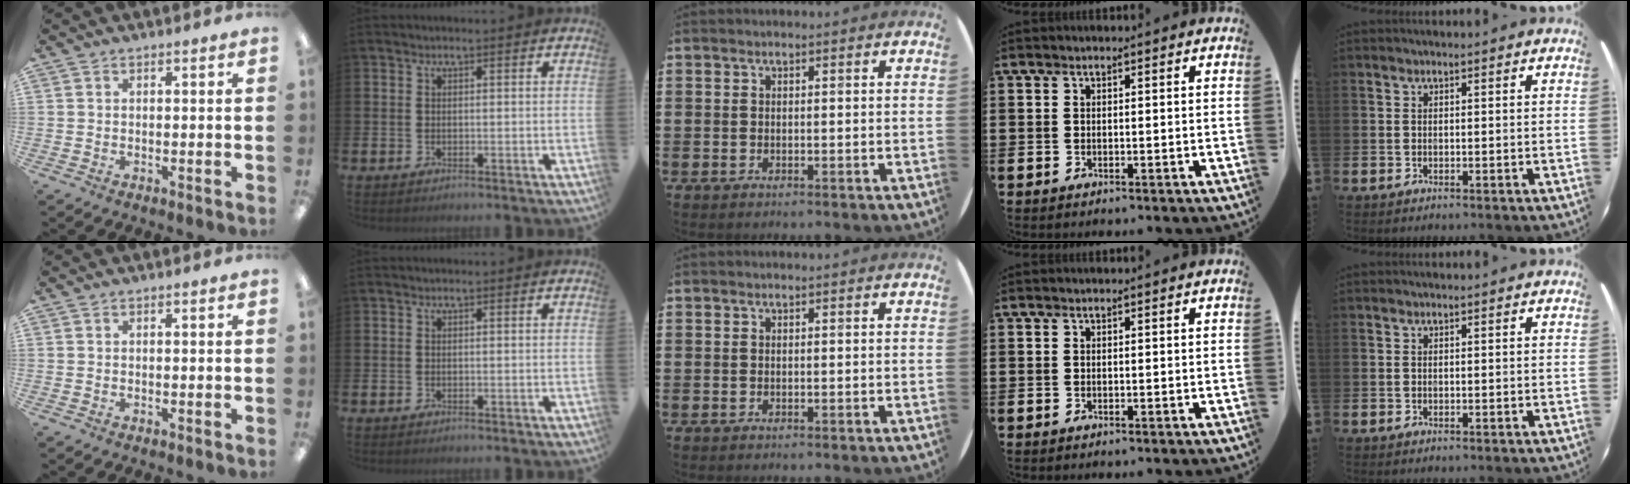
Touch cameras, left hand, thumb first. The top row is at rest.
{}